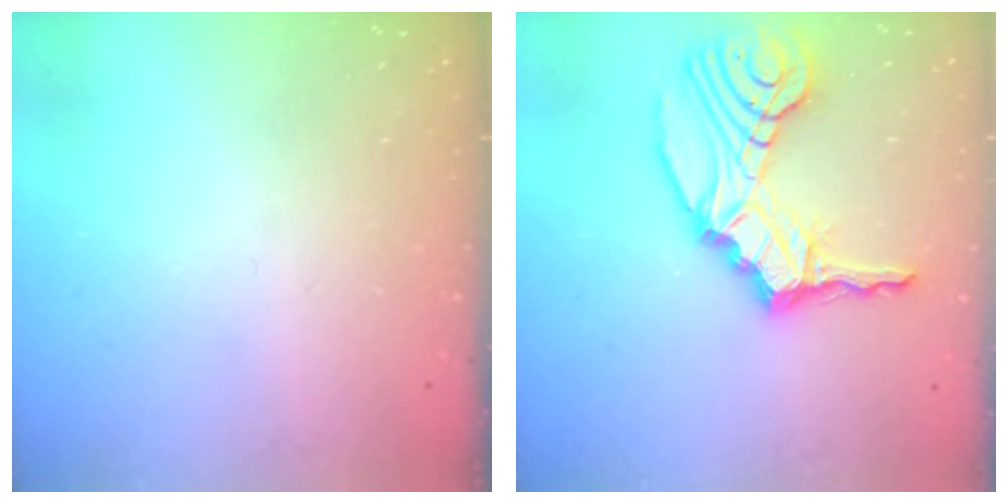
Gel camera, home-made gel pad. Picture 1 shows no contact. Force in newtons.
{"total": 16.8, "press": 16.2, "slide": 4.5}